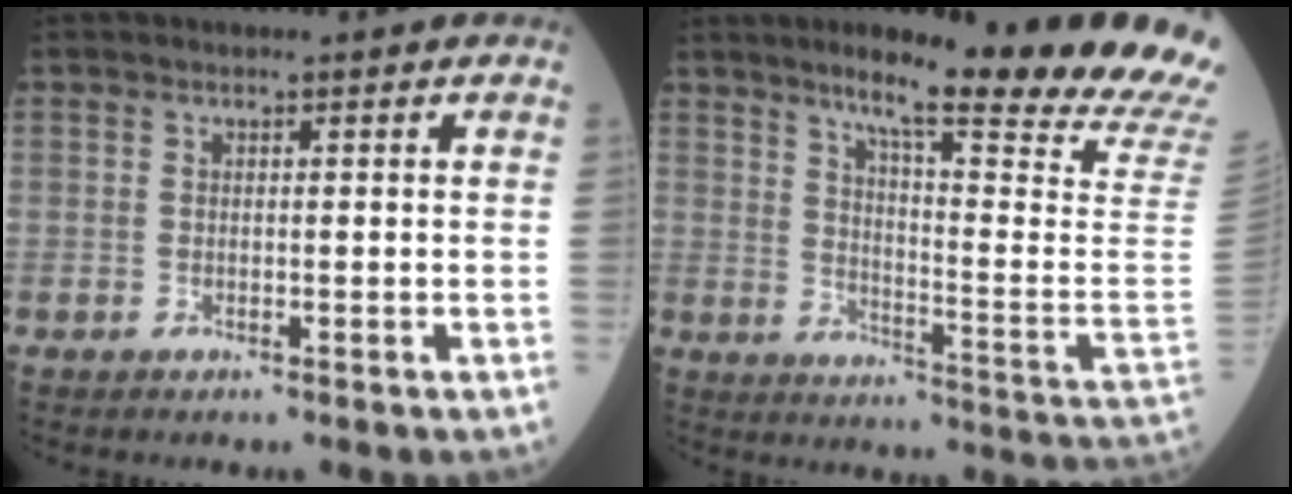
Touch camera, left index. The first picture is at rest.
{"total": 24.9, "force": [20.5, -1.3, 14.0], "torque": [-0.182, -0.101, 0.257]}